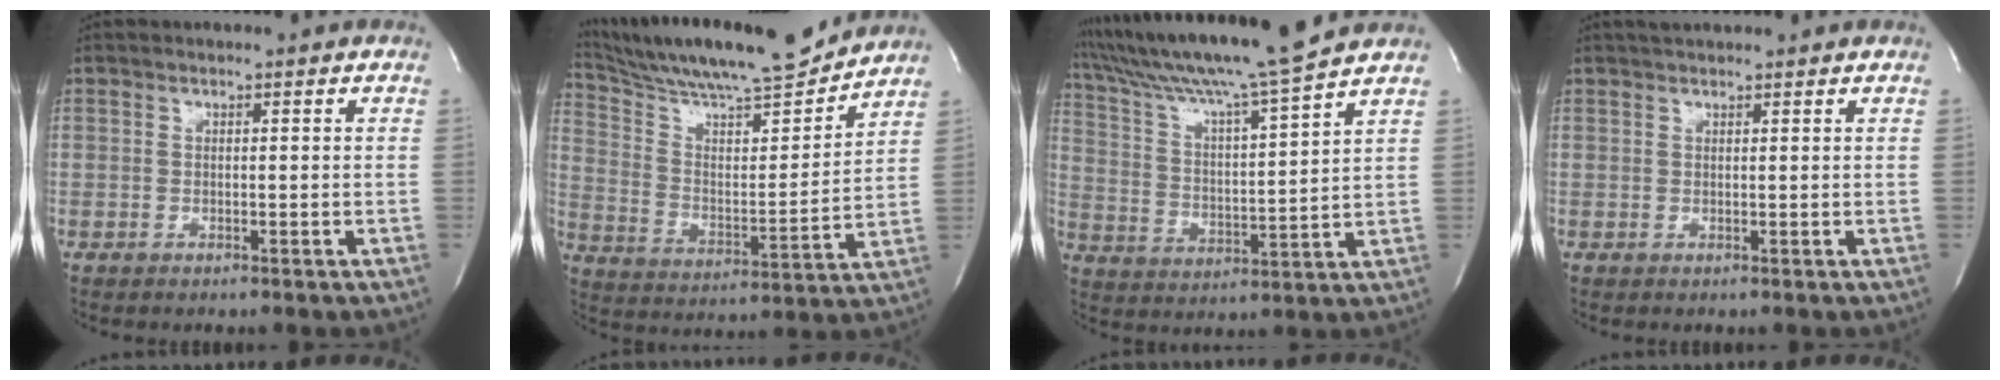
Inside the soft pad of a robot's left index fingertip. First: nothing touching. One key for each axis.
{"total": 20.2, "fx": 18.6, "fy": 1.4, "fz": 7.7, "tx": -0.141, "ty": -0.019, "tz": 0.298}
{"total": 17.4, "fx": 15.1, "fy": -1.5, "fz": 8.6, "tx": -0.154, "ty": -0.013, "tz": 0.248}
{"total": 3.0, "fx": 2.7, "fy": 0.4, "fz": 1.2, "tx": -0.012, "ty": 0.018, "tz": 0.044}